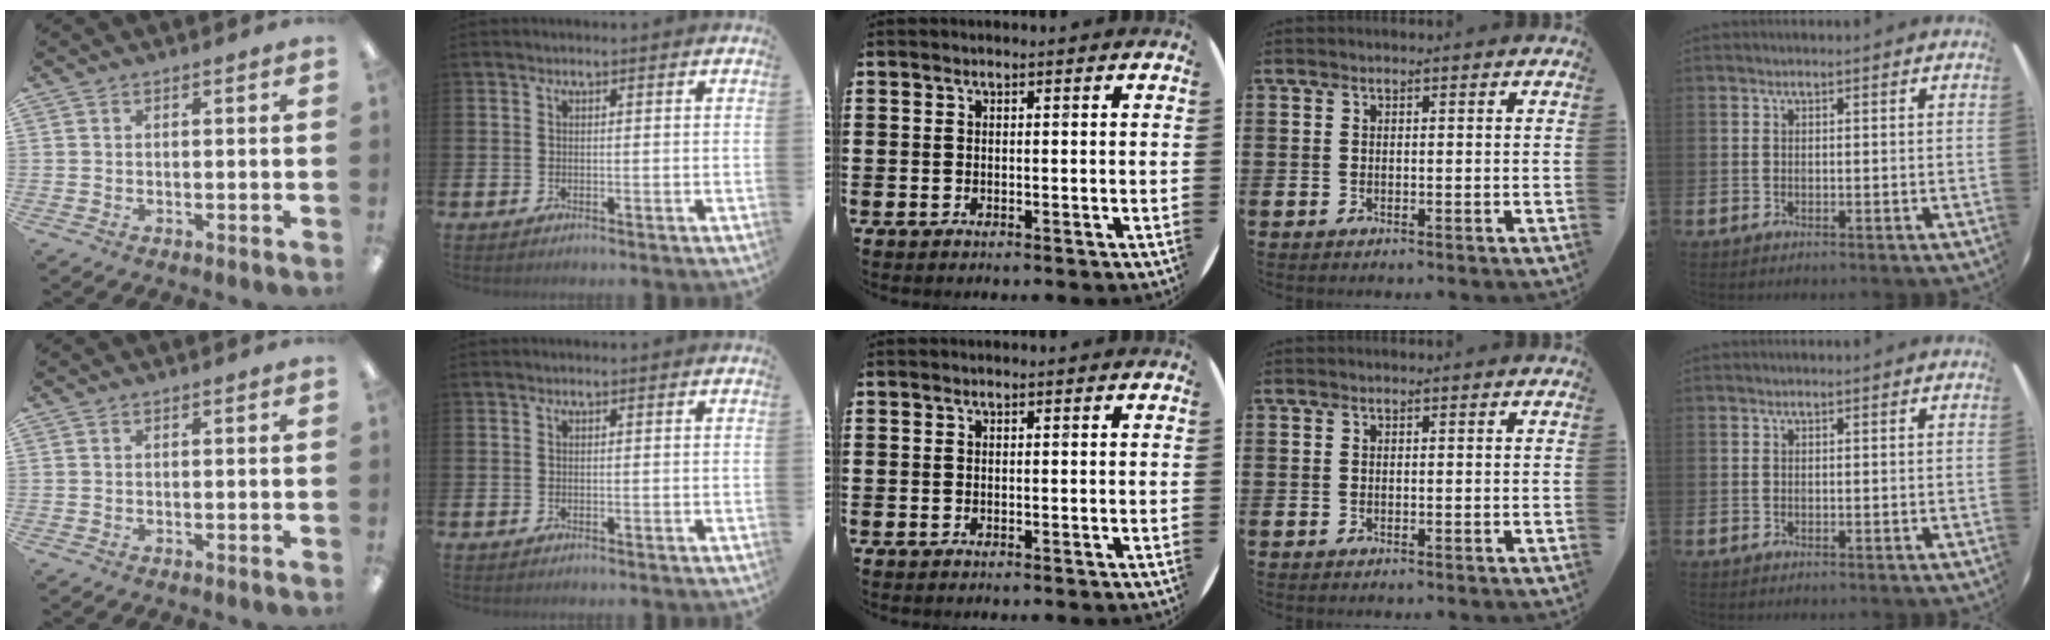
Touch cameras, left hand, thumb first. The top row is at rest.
{}